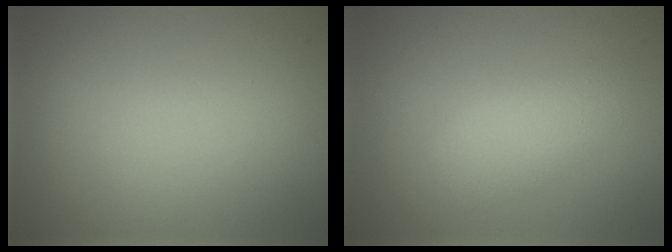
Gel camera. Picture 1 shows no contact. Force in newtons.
{"total": 2.3, "press": 2.3, "slide": 0.1}